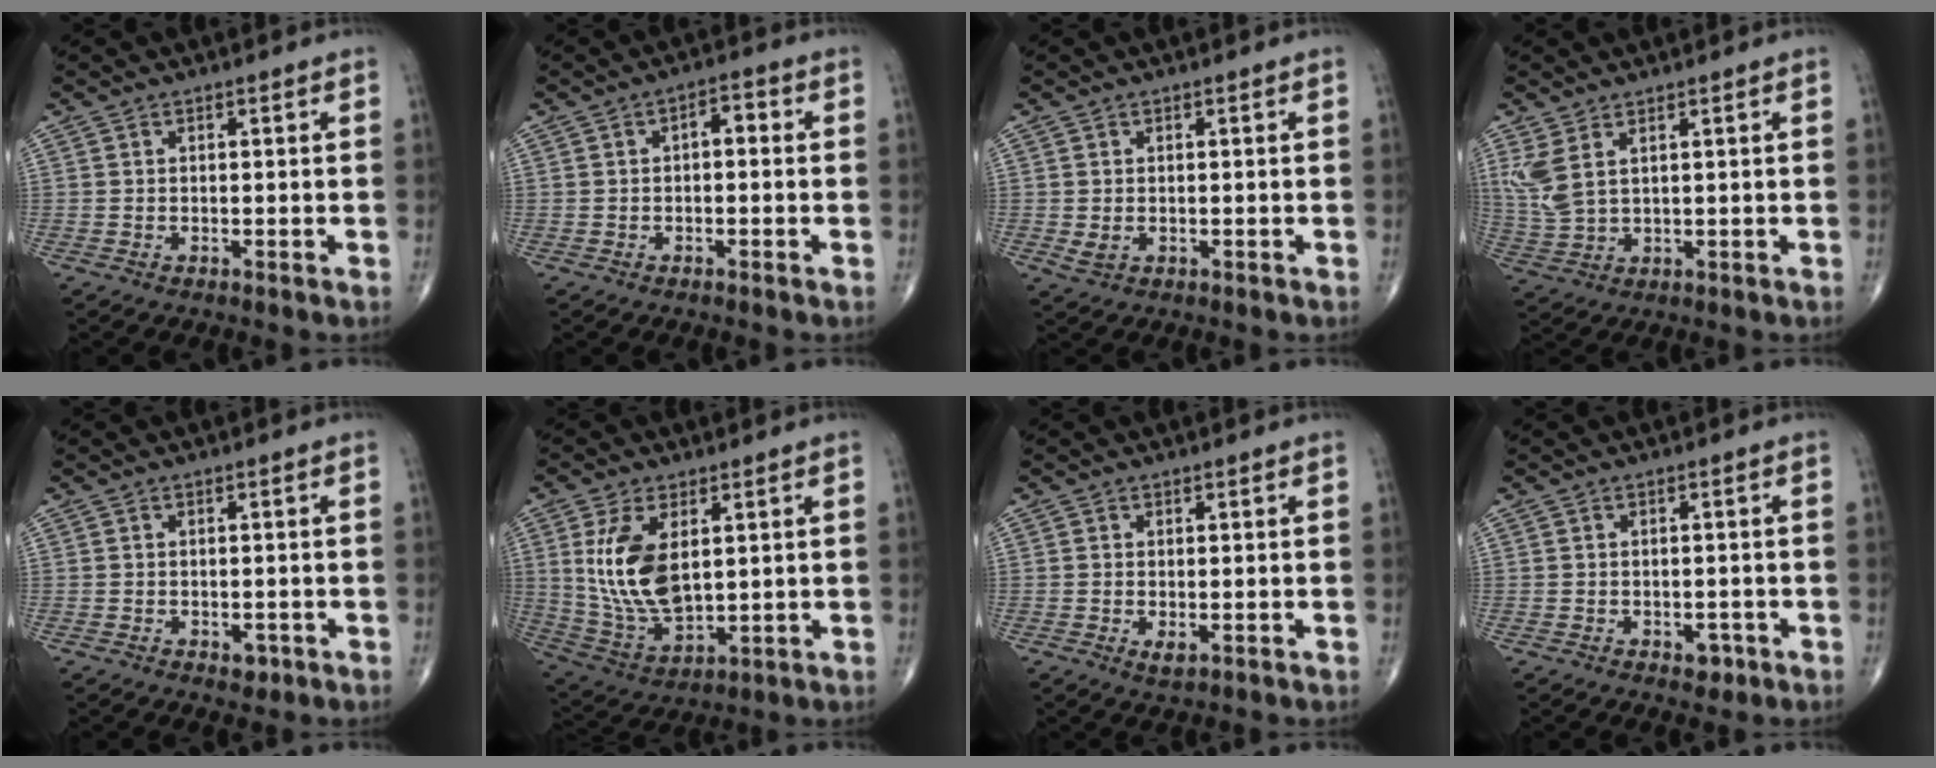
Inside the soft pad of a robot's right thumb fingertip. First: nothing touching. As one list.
[{"total": 3.0, "force": [0.1, 1.6, 2.5], "torque": [-0.025, 0.013, -0.007]}, {"total": 1.7, "force": [0.0, 1.2, 1.2], "torque": [-0.022, -0.004, 0.005]}, {"total": 5.9, "force": [2.7, 2.6, 4.6], "torque": [-0.117, -0.008, 0.068]}, {"total": 1.7, "force": [-0.8, 1.1, 1.1], "torque": [-0.009, 0.000, -0.007]}, {"total": 13.7, "force": [3.0, 7.2, 11.2], "torque": [-0.216, -0.019, 0.074]}, {"total": 1.8, "force": [-0.4, 0.8, 1.5], "torque": [-0.027, -0.005, -0.003]}, {"total": 2.2, "force": [-1.0, 1.4, 1.3], "torque": [-0.006, 0.002, -0.010]}]